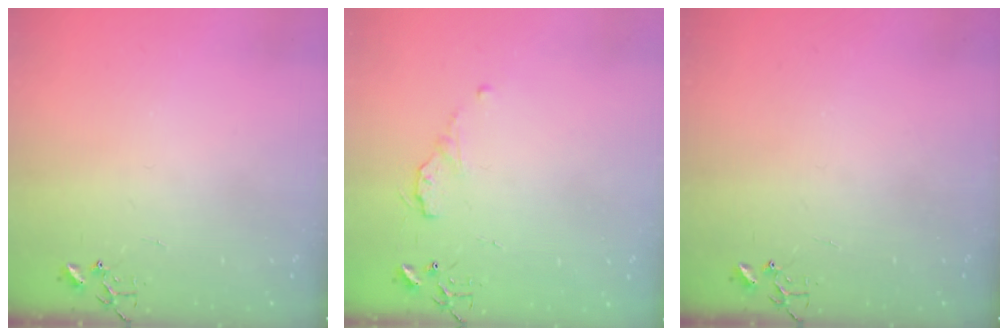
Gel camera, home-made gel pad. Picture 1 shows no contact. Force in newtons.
{"total": 5.2, "press": 5.2, "slide": 0.7}
{"total": 0.0}